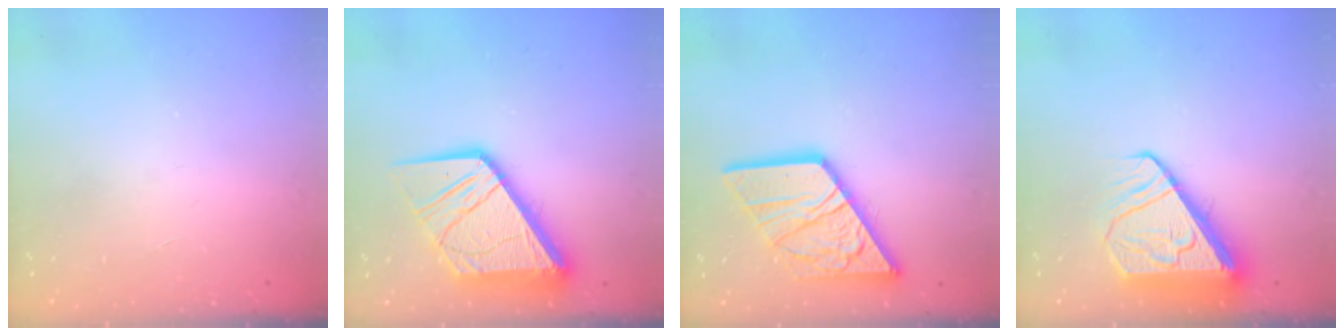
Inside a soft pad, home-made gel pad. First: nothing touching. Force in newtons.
{"total": 19.2, "press": 19.1, "slide": 2.3}
{"total": 17.6, "press": 17.5, "slide": 2.1}
{"total": 8.3, "press": 8.2, "slide": 1.1}